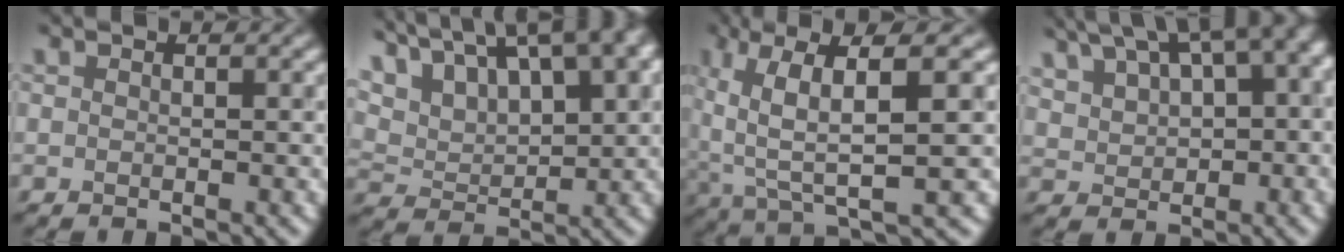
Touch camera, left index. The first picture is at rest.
{"total": 13.8, "force": [9.7, 4.9, 8.5], "torque": [-0.202, 0.023, 0.182]}
{"total": 6.0, "force": [1.5, 0.8, 5.7], "torque": [-0.143, -0.008, 0.069]}
{"total": 12.2, "force": [6.2, 5.8, 8.8], "torque": [-0.190, 0.026, 0.147]}